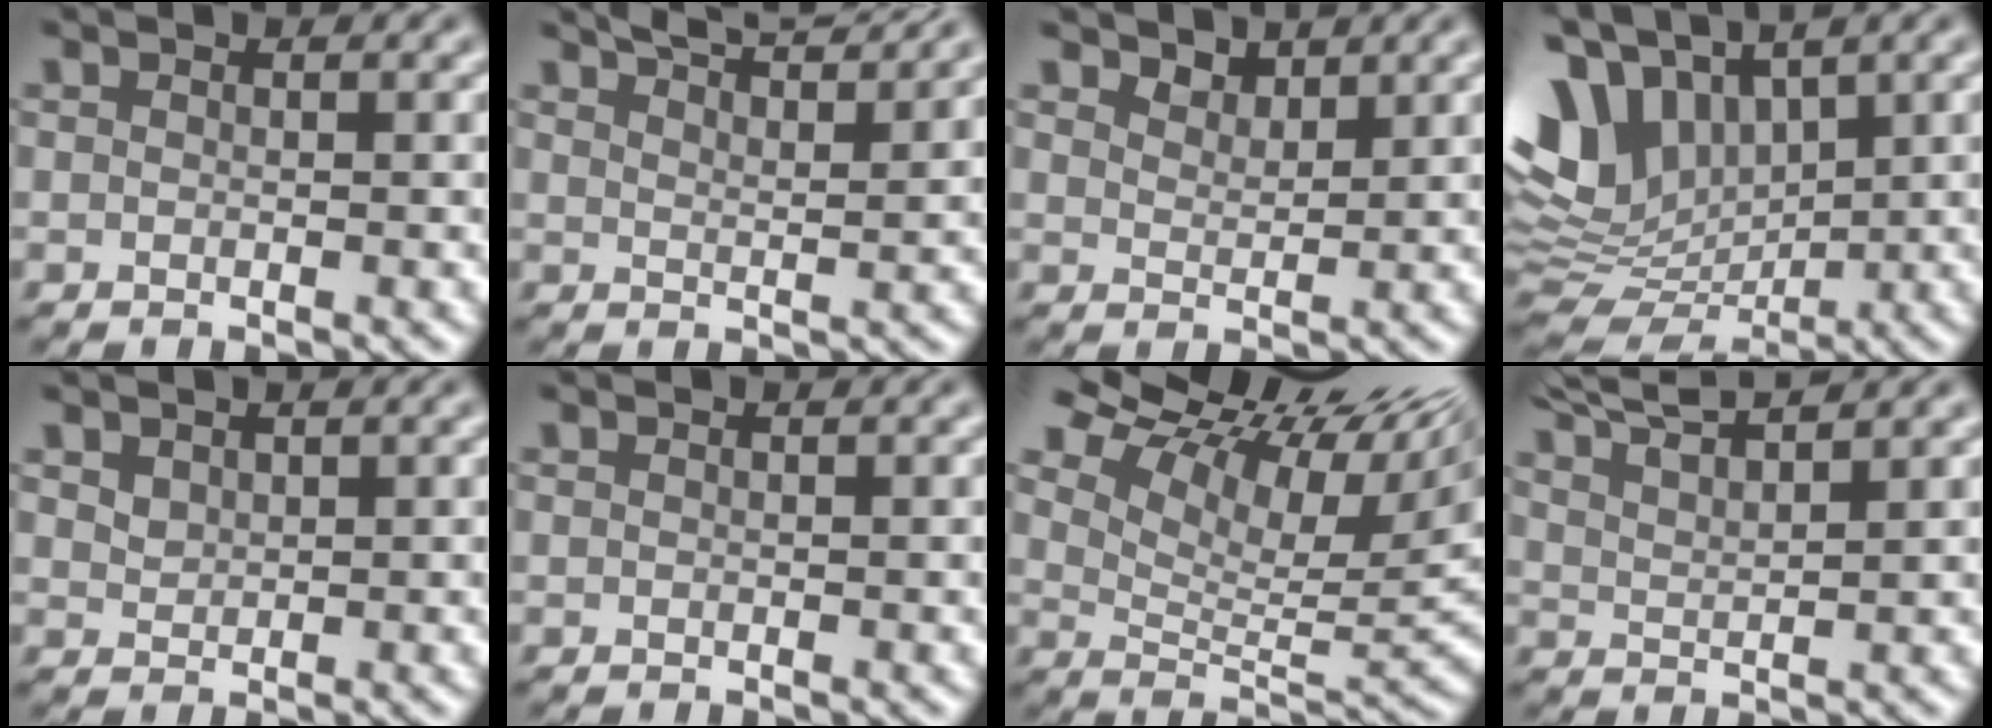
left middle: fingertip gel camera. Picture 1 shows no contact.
{"total": 6.9, "force": [5.8, 1.5, 3.4], "torque": [-0.031, 0.024, 0.054]}
{"total": 2.0, "force": [1.9, 0.6, 0.3], "torque": [-0.008, -0.004, 0.034]}
{"total": 11.1, "force": [4.6, 6.6, 7.7], "torque": [-0.178, 0.010, 0.091]}
{"total": 1.1, "force": [0.8, 0.7, 0.4], "torque": [-0.009, -0.001, 0.020]}
{"total": 0.0}
{"total": 14.1, "force": [9.4, 5.1, 9.1], "torque": [-0.167, 0.047, 0.143]}
{"total": 6.8, "force": [5.8, 1.4, 3.3], "torque": [-0.050, 0.027, 0.069]}